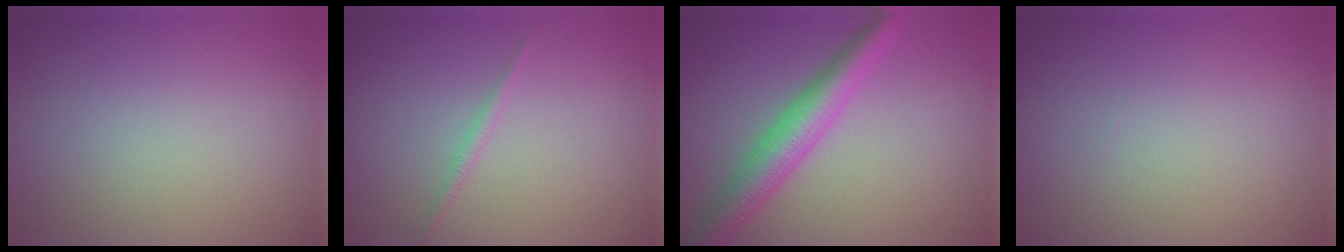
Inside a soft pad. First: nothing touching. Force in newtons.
{"total": 0.9, "press": 0.9, "slide": 0.0}
{"total": 5.1, "press": 5.1, "slide": 0.2}
{"total": 0.0}